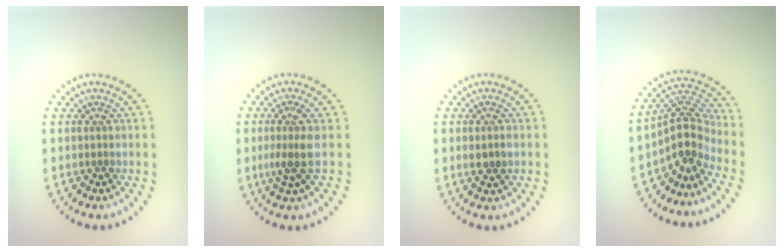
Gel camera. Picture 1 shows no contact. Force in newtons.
{"total": 2.7, "press": 2.0, "slide": 1.8}
{"total": 1.6, "press": 1.5, "slide": 0.5}
{"total": 3.9, "press": 2.7, "slide": 2.8}